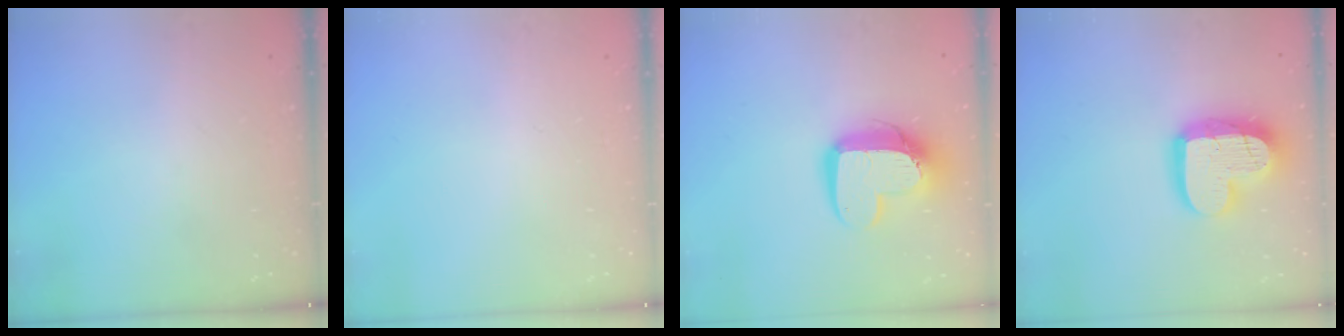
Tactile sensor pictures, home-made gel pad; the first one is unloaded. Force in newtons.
{"total": 0.0}
{"total": 13.7, "press": 13.7, "slide": 1.2}
{"total": 16.9, "press": 16.9, "slide": 1.4}